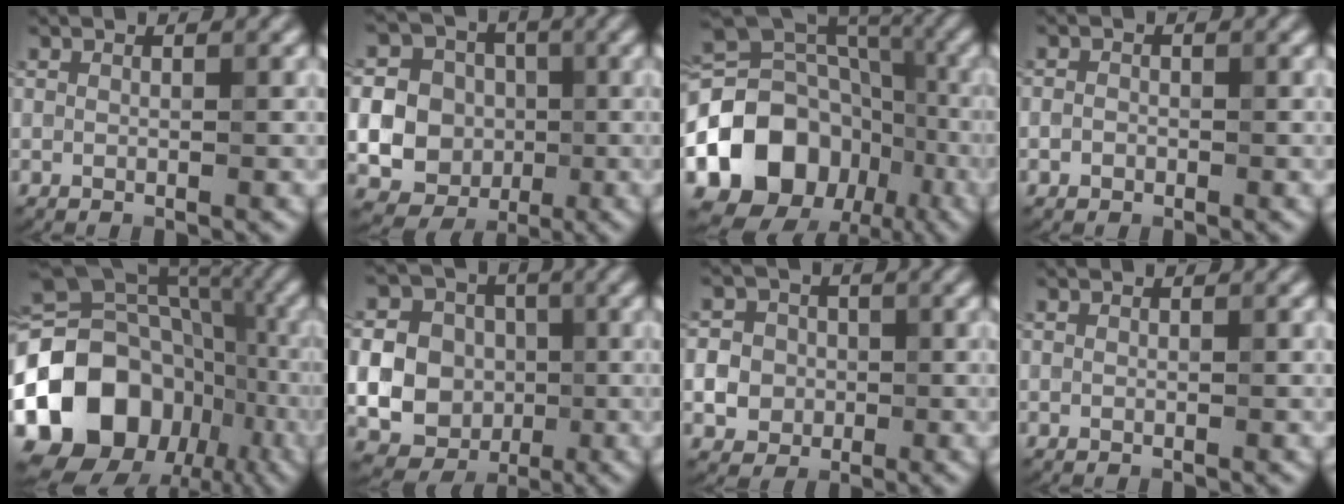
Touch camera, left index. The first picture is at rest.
{"total": 19.9, "force": [-1.6, 19.1, 5.5], "torque": [-0.160, -0.005, -0.058]}
{"total": 13.5, "force": [-4.8, 10.5, 7.0], "torque": [-0.145, 0.007, -0.091]}
{"total": 1.0, "force": [-0.3, 0.8, 0.4], "torque": [0.012, 0.007, -0.012]}
{"total": 17.7, "force": [-6.2, 13.9, 9.1], "torque": [-0.188, 0.014, -0.107]}
{"total": 18.9, "force": [-1.6, 18.0, 5.4], "torque": [-0.155, -0.012, -0.053]}
{"total": 6.6, "force": [-1.2, 6.1, 2.1], "torque": [-0.032, 0.012, -0.049]}
{"total": 0.0}